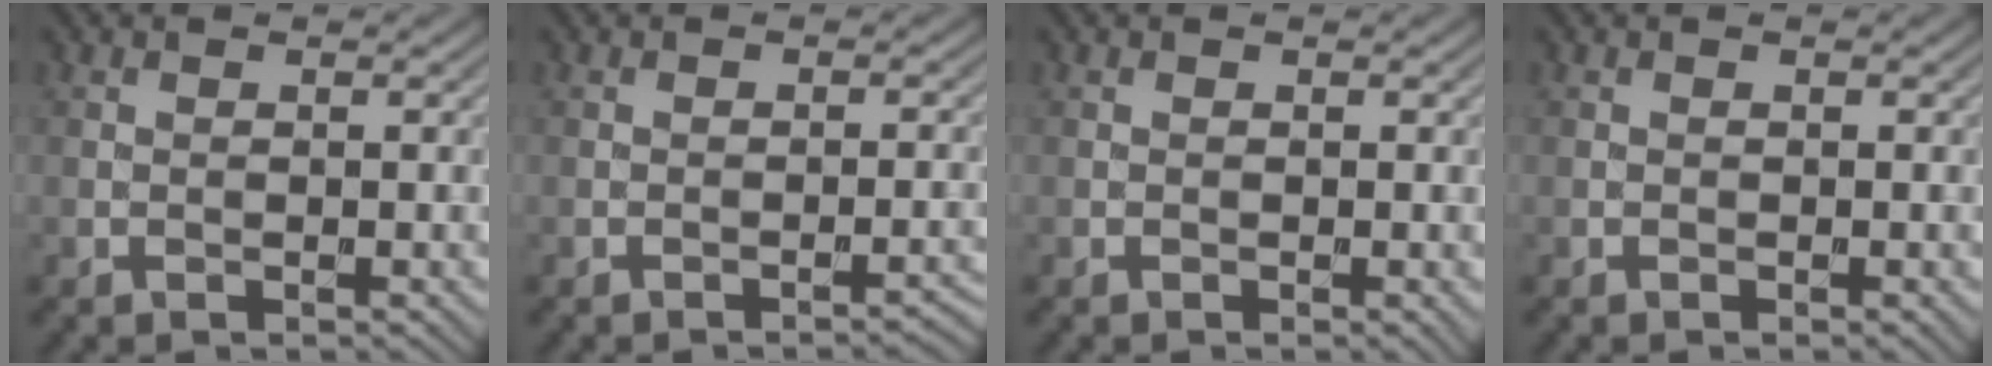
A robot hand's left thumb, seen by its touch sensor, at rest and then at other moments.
{"total": 1.3, "force": [-1.1, 0.1, 0.7], "torque": [-0.003, 0.010, -0.017]}
{"total": 0.0}
{"total": 0.0}